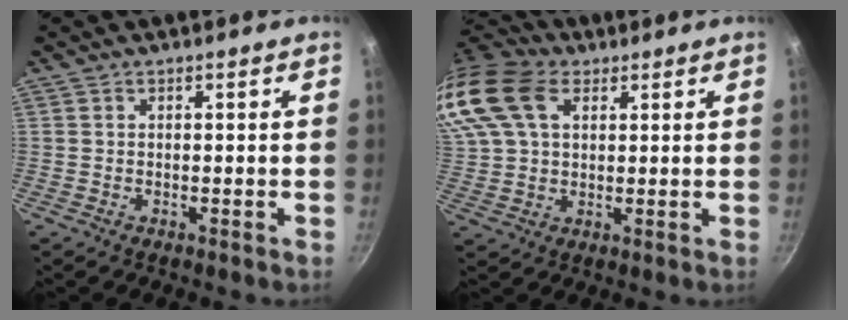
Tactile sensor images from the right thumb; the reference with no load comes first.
{"total": 20.0, "force": [8.2, 13.2, 12.5], "torque": [-0.290, 0.031, 0.154]}